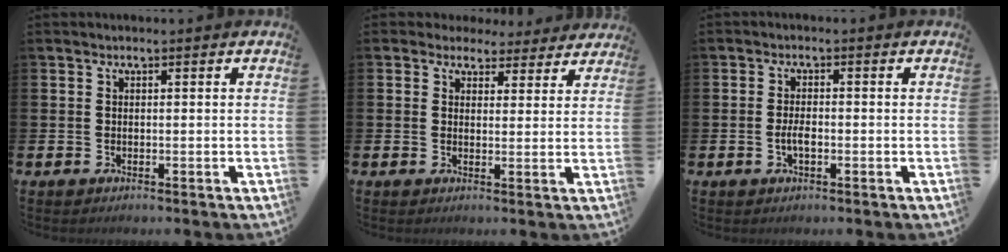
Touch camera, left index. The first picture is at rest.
{"total": 3.4, "force": [2.8, 1.8, 0.1], "torque": [-0.004, -0.017, 0.046]}
{"total": 2.2, "force": [-0.5, 0.9, 1.9], "torque": [-0.031, -0.001, -0.012]}